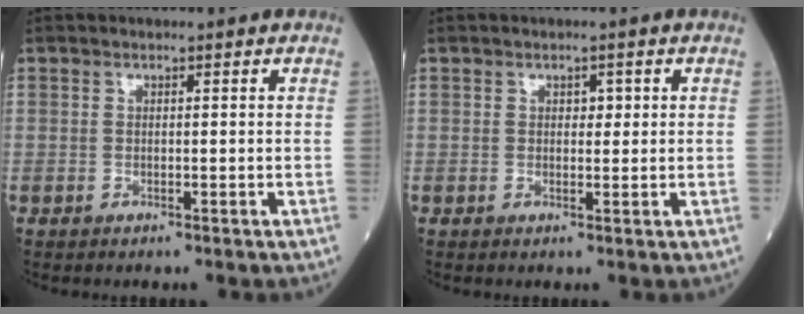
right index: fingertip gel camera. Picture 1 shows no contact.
{"total": 1.5, "force": [0.4, 1.0, 1.0], "torque": [-0.011, 0.003, 0.006]}